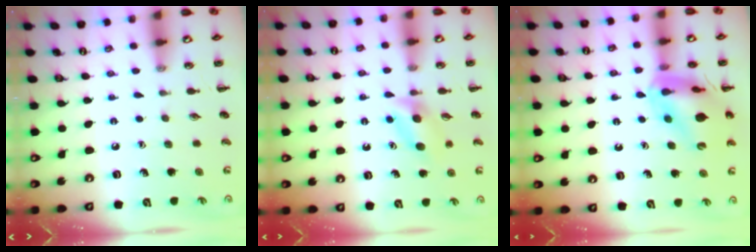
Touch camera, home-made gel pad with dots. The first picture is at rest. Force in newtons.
{"total": 4.1, "press": 3.7, "slide": 1.6}
{"total": 15.7, "press": 15.5, "slide": 2.5}